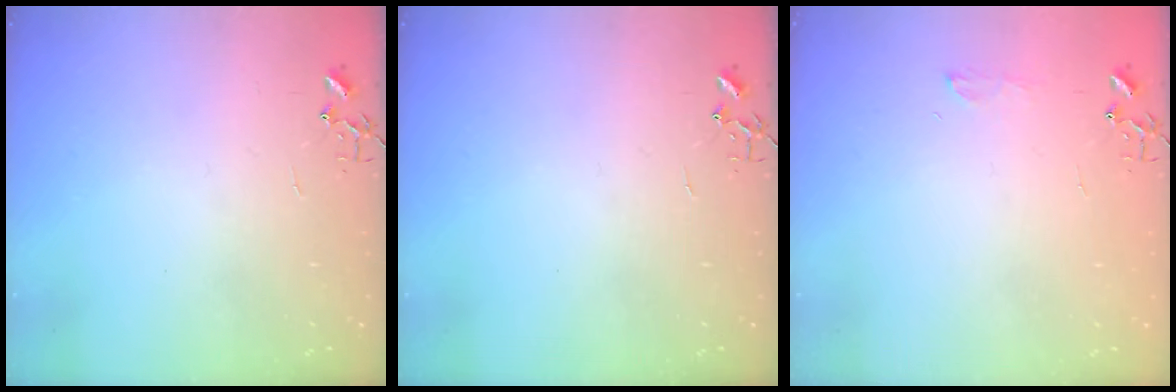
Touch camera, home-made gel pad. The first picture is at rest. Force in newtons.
{"total": 0.0}
{"total": 6.1, "press": 6.1, "slide": 0.7}